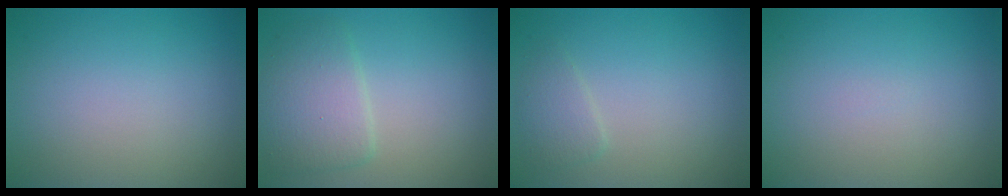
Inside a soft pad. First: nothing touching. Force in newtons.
{"total": 3.7, "press": 3.7, "slide": 0.1}
{"total": 1.5, "press": 1.5, "slide": 0.1}
{"total": 0.0}